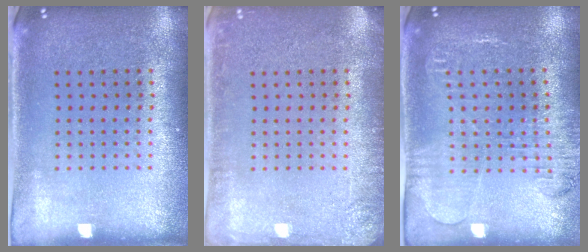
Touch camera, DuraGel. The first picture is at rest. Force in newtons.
{"total": 2.0, "press": 2.0, "slide": 0.3}
{"total": 1.8, "press": 1.8, "slide": 0.4}